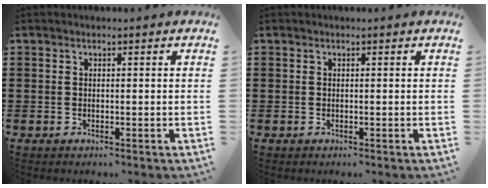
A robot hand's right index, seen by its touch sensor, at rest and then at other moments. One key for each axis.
{"total": 0.0}